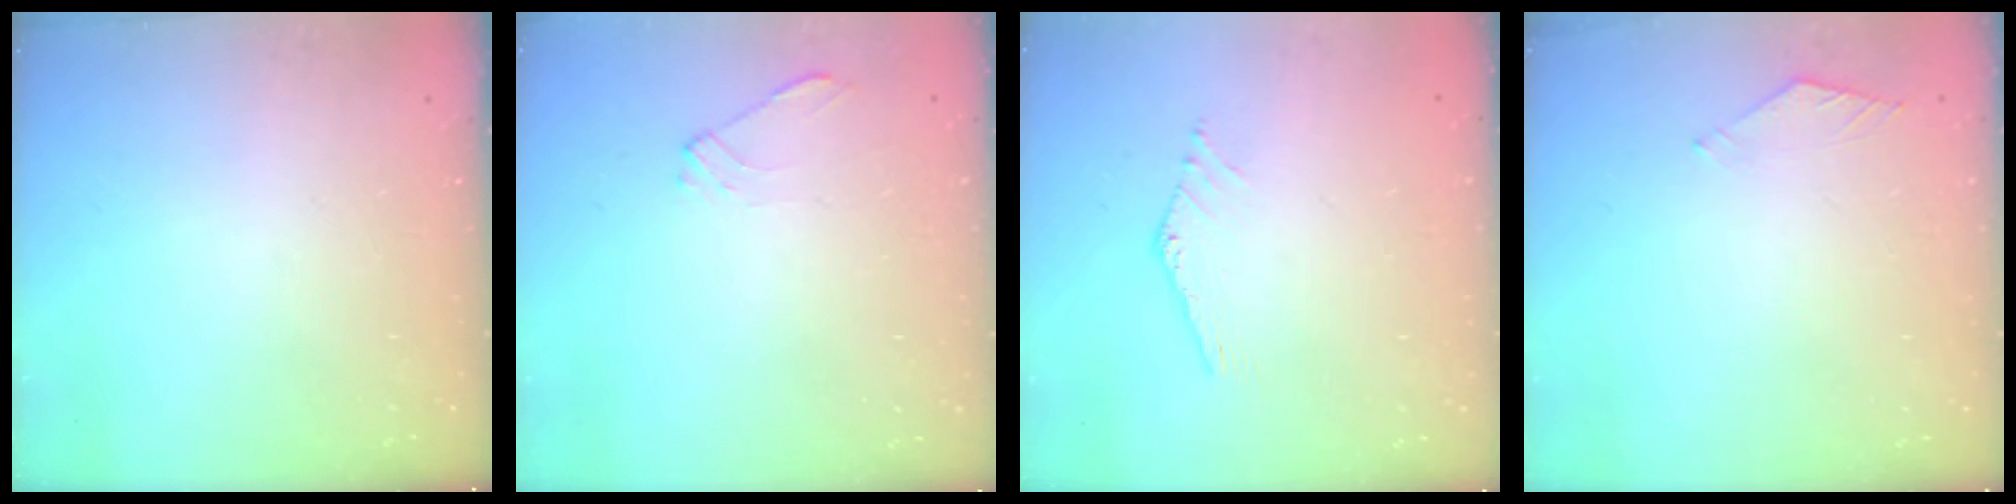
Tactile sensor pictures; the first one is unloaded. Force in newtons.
{"total": 2.3, "press": 2.2, "slide": 0.6}
{"total": 0.0}
{"total": 3.1, "press": 3.1, "slide": 0.4}